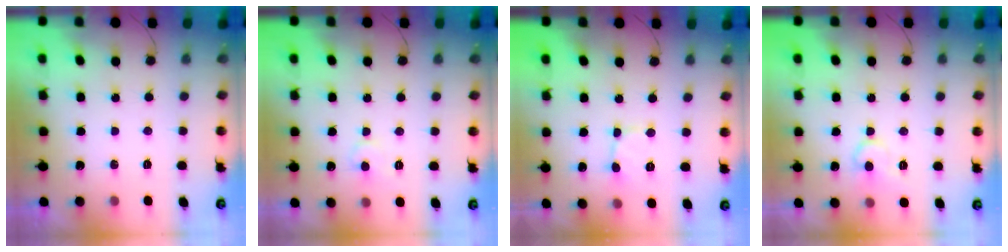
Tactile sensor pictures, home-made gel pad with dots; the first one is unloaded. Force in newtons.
{"total": 5.2, "press": 5.2, "slide": 0.2}
{"total": 1.9, "press": 1.9, "slide": 0.1}
{"total": 8.9, "press": 8.9, "slide": 0.8}